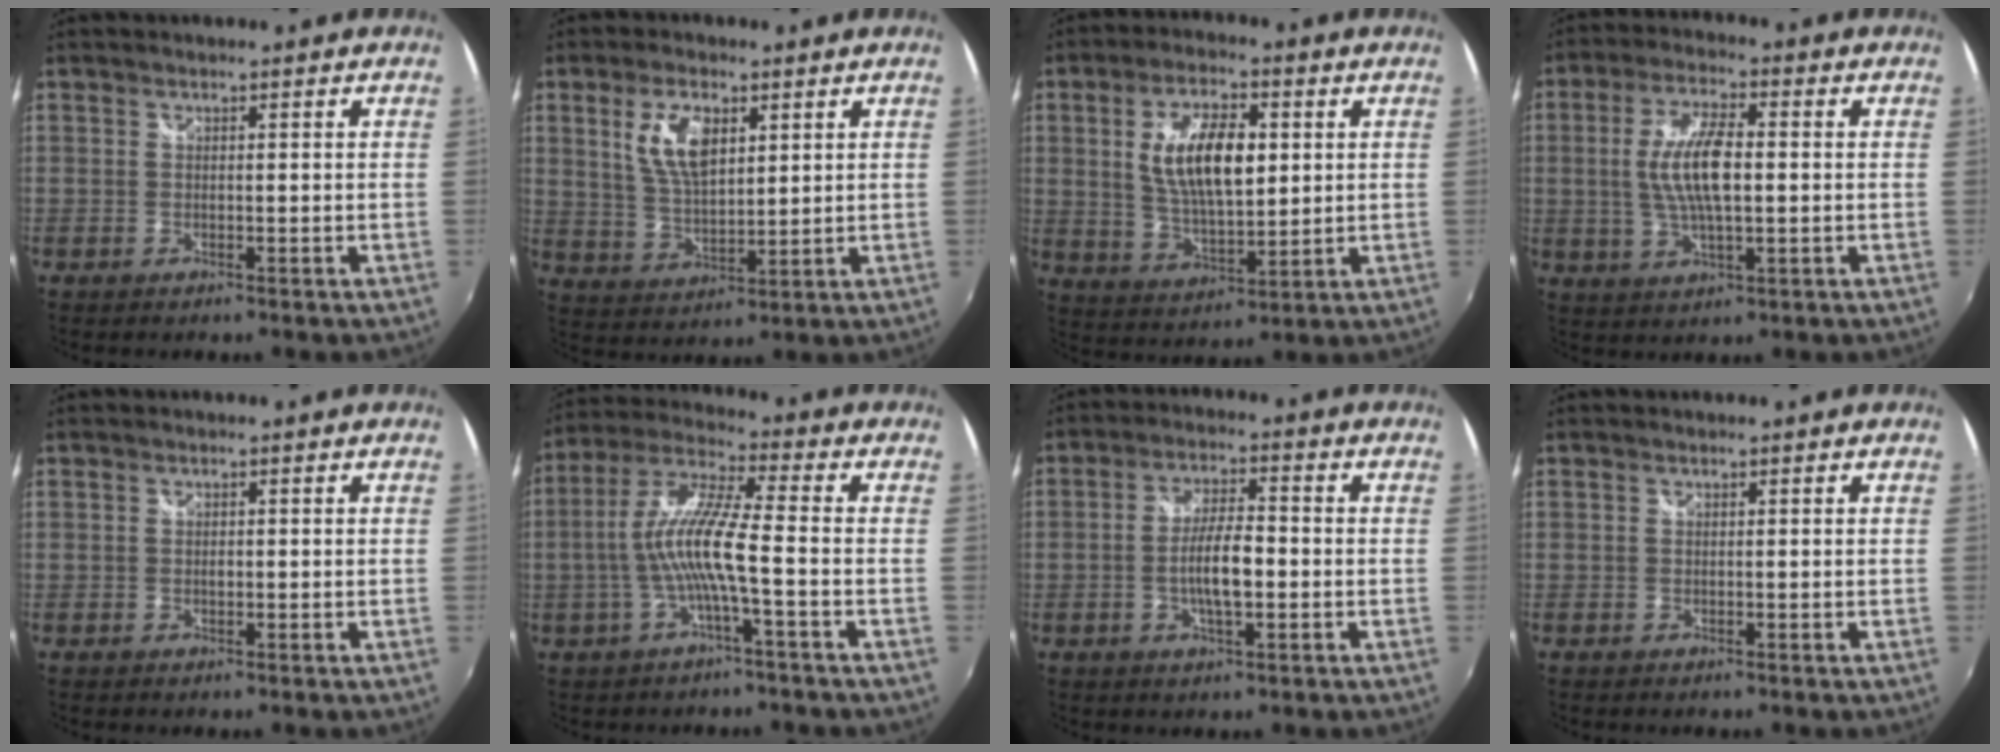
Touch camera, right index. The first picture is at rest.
{"total": 9.0, "force": [3.5, 4.3, 7.0], "torque": [-0.137, 0.006, 0.073]}
{"total": 12.6, "force": [2.4, 5.4, 11.1], "torque": [-0.205, 0.004, 0.050]}
{"total": 10.1, "force": [0.2, 3.5, 9.5], "torque": [-0.187, 0.004, 0.006]}
{"total": 0.8, "force": [-0.1, 0.6, 0.5], "torque": [-0.008, 0.000, -0.002]}
{"total": 10.2, "force": [-2.5, 0.3, 9.9], "torque": [-0.203, 0.006, -0.044]}
{"total": 7.3, "force": [-1.6, 2.1, 6.8], "torque": [-0.129, 0.002, -0.027]}
{"total": 0.0}